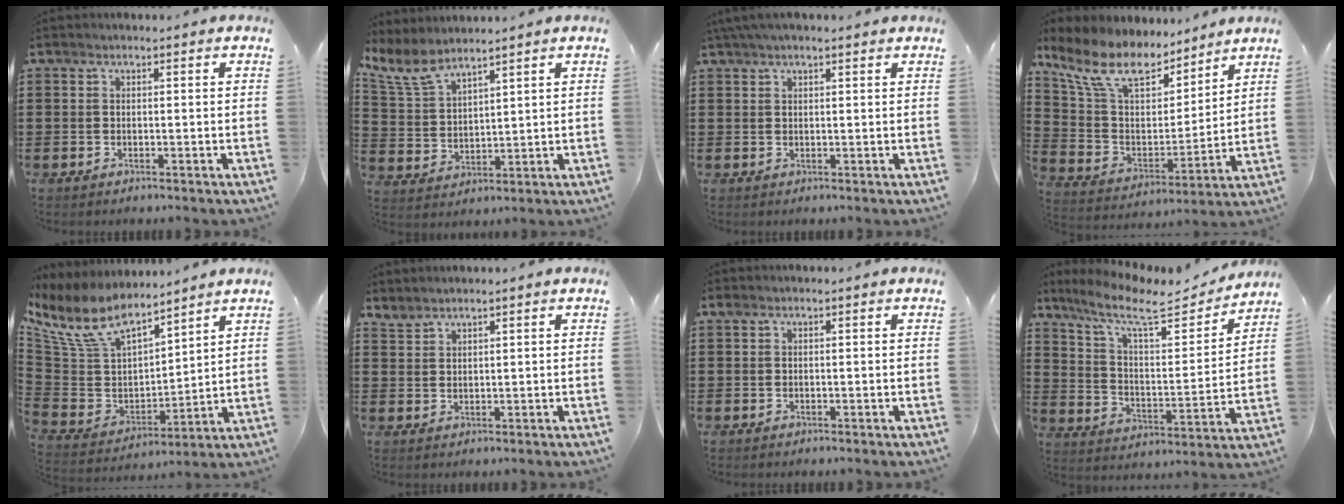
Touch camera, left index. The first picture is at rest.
{"total": 6.7, "force": [5.6, 1.9, 3.2], "torque": [-0.084, -0.020, 0.104]}
{"total": 2.0, "force": [1.5, 0.3, 1.3], "torque": [-0.026, 0.003, 0.028]}
{"total": 11.1, "force": [9.0, 4.1, 5.0], "torque": [-0.142, -0.045, 0.161]}
{"total": 11.1, "force": [8.7, 4.4, 5.3], "torque": [-0.149, -0.050, 0.158]}
{"total": 1.7, "force": [1.7, 0.1, 0.1], "torque": [-0.005, 0.000, 0.035]}
{"total": 0.0}
{"total": 10.1, "force": [7.9, 2.1, 5.8], "torque": [-0.136, -0.043, 0.132]}